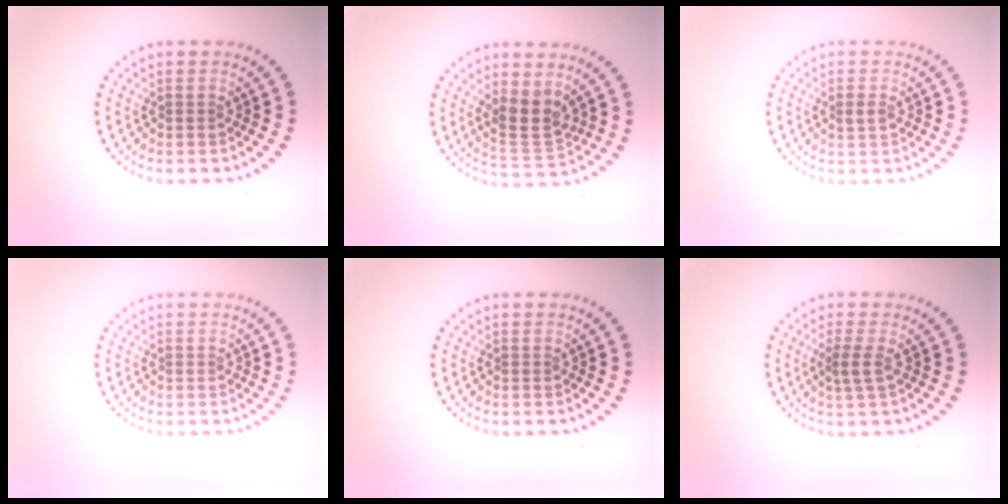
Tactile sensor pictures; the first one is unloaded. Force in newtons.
{"total": 3.5, "press": 3.2, "slide": 1.5}
{"total": 1.2, "press": 1.2, "slide": 0.1}
{"total": 0.0}
{"total": 0.0}
{"total": 1.4, "press": 1.2, "slide": 0.7}